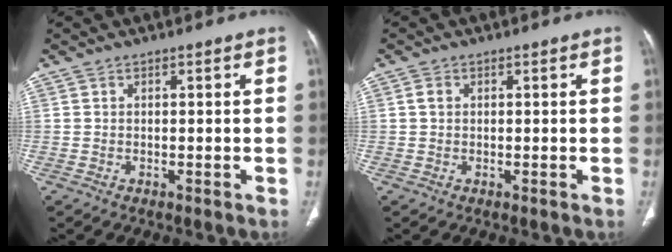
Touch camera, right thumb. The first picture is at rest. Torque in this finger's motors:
{"motor_torque": [0.24, 0.15, 0.29, -0.18, -0.02]}